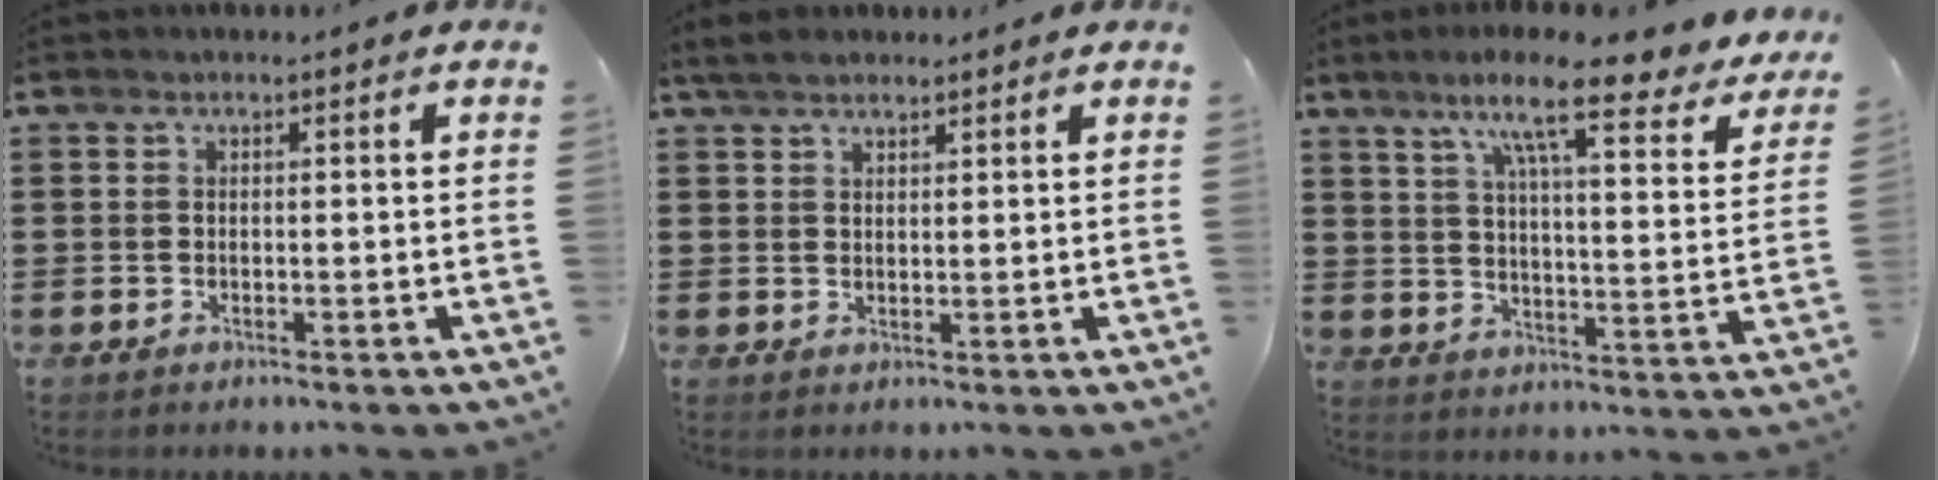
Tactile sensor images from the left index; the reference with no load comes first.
{"total": 2.9, "force": [2.3, 1.0, 1.3], "torque": [-0.032, 0.004, 0.044]}
{"total": 11.7, "force": [8.8, 0.9, 7.7], "torque": [-0.144, -0.048, 0.138]}